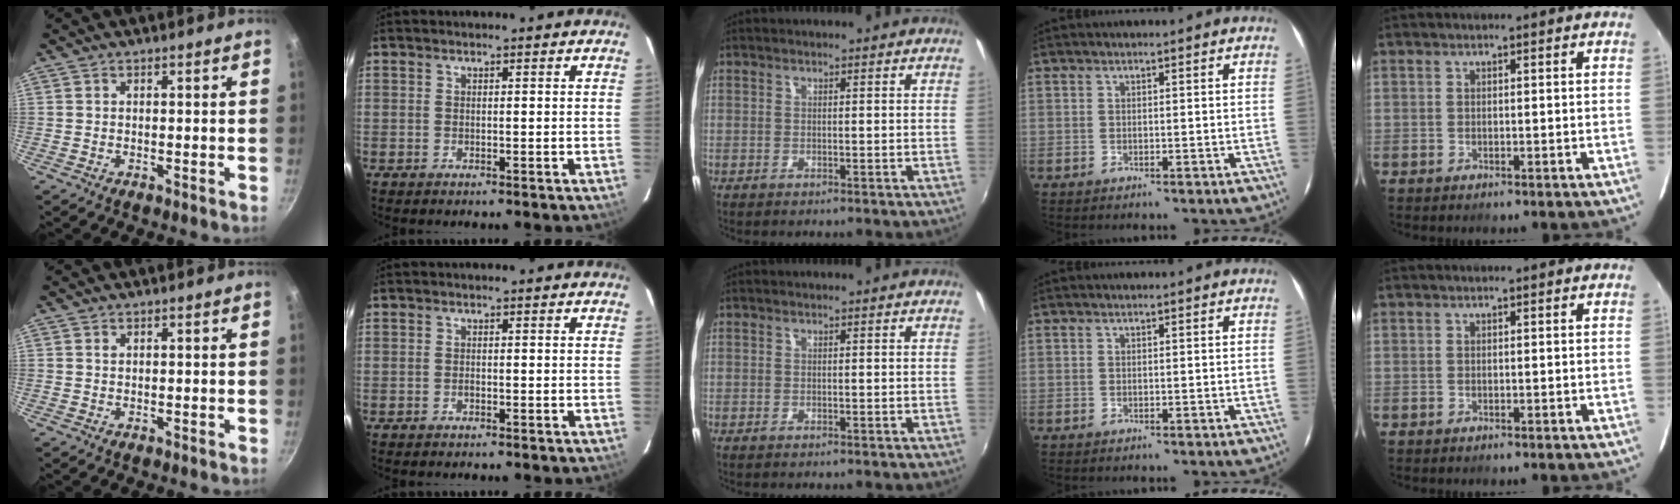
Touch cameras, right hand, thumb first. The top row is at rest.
{"thumb": {"total": 0.5, "force": [0.2, 0.4, 0.2], "torque": [-0.002, 0.000, 0.004]}, "index": {"total": 0.5, "force": [-0.3, 0.4, 0.2], "torque": [-0.003, 0.001, -0.006]}}